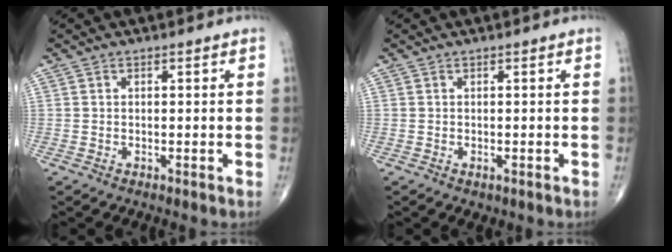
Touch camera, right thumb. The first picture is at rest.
{"total": 0.8, "force": [-0.2, 0.5, 0.5], "torque": [-0.001, 0.002, 0.001]}